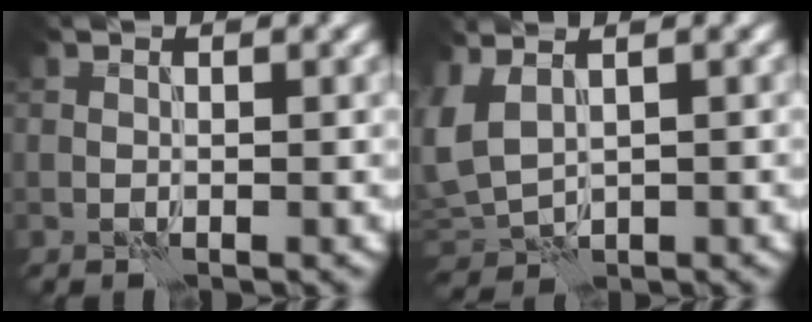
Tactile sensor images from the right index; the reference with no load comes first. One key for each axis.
{"total": 3.1, "fx": 0.8, "fy": 1.7, "fz": 2.4, "tx": -0.071, "ty": 0.007, "tz": 0.018}